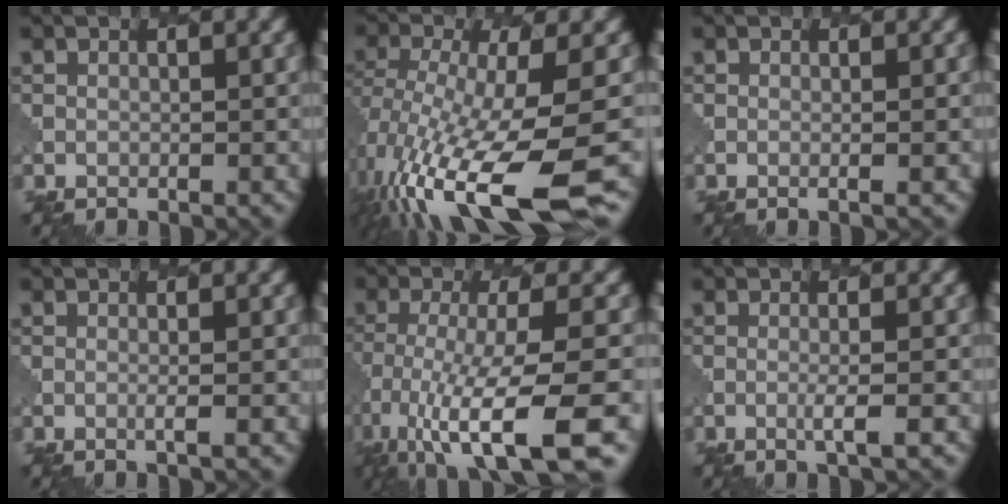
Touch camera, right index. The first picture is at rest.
{"total": 12.2, "force": [-4.6, 3.5, 10.8], "torque": [-0.219, -0.032, -0.066]}
{"total": 1.0, "force": [0.0, 0.3, 1.0], "torque": [-0.006, 0.001, -0.007]}
{"total": 0.9, "force": [0.1, 0.1, 0.9], "torque": [-0.011, 0.004, -0.004]}
{"total": 11.5, "force": [-5.9, 2.7, 9.5], "torque": [-0.178, -0.017, -0.094]}
{"total": 1.7, "force": [-0.2, 0.1, 1.7], "torque": [-0.024, 0.005, -0.010]}